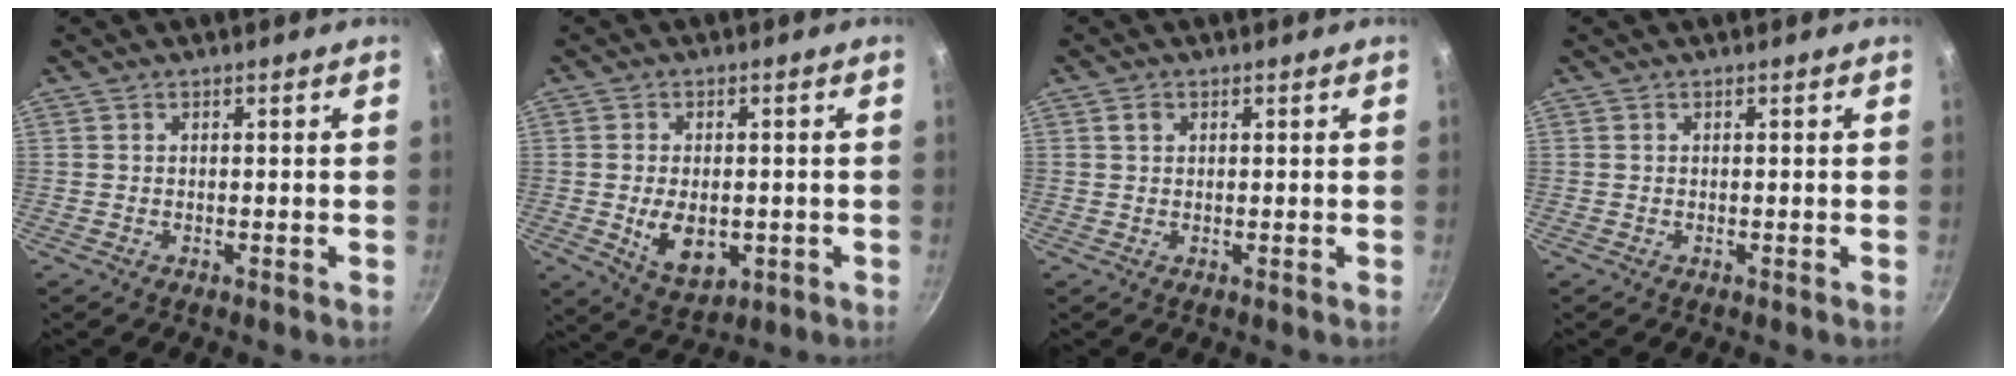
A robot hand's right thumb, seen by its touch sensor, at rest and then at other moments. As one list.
[{"total": 8.5, "force": [-1.3, 5.4, 6.5], "torque": [-0.095, -0.007, -0.004]}, {"total": 1.5, "force": [0.6, 1.1, 0.7], "torque": [-0.009, 0.003, 0.009]}, {"total": 0.0}]